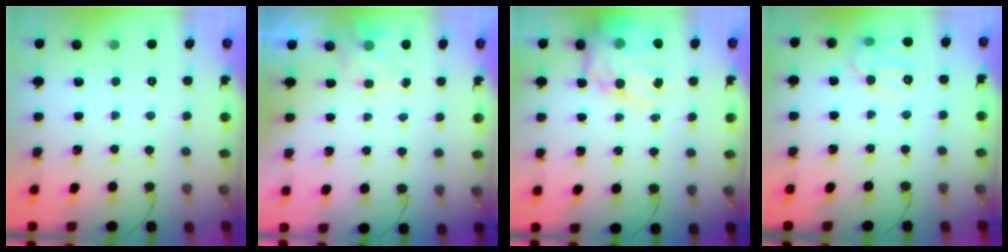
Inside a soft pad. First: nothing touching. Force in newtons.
{"total": 2.5, "press": 2.1, "slide": 1.4}
{"total": 17.1, "press": 16.7, "slide": 3.6}
{"total": 8.7, "press": 8.7, "slide": 0.3}